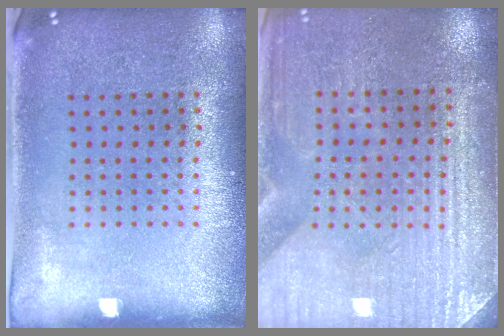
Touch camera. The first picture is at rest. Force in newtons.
{"total": 3.2, "press": 3.1, "slide": 0.5}